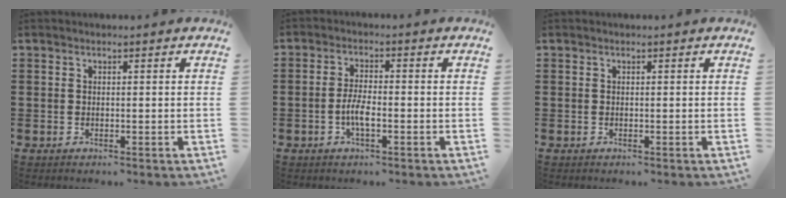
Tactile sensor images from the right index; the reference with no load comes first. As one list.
[{"total": 3.9, "force": [-1.2, 0.9, 3.6], "torque": [-0.085, -0.008, -0.028]}, {"total": 0.0}]